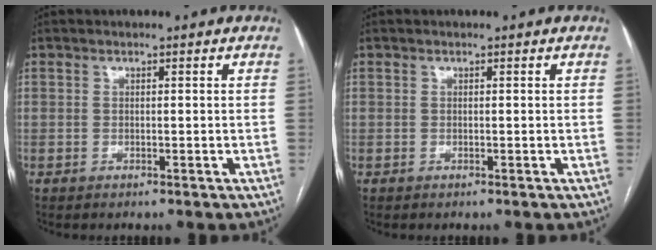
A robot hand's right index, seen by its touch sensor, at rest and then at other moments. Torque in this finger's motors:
{"motor_torque": [0.03, 0.02, 0.01, 0.00]}